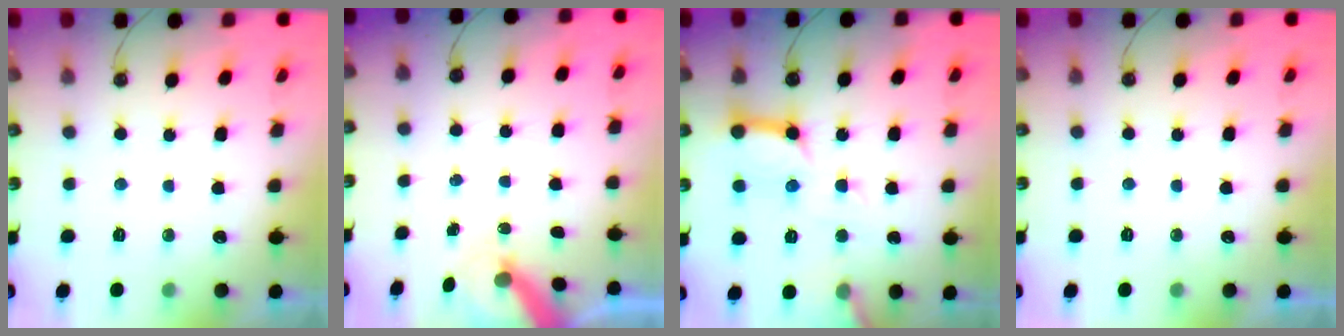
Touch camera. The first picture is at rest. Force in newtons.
{"total": 5.1, "press": 5.0, "slide": 0.5}
{"total": 14.8, "press": 14.7, "slide": 1.6}
{"total": 0.0}